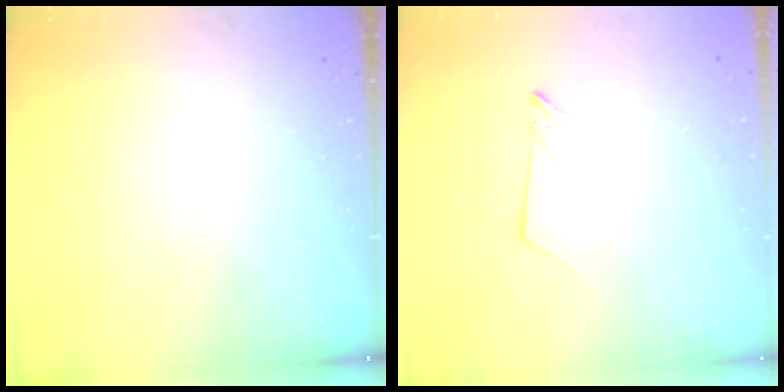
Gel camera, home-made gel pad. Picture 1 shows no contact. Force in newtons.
{"total": 2.6, "press": 2.6, "slide": 0.3}